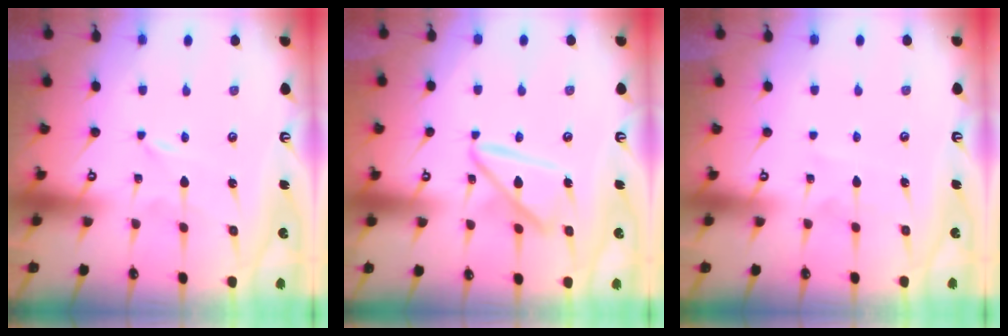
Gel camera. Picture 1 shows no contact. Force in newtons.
{"total": 14.2, "press": 14.1, "slide": 1.5}
{"total": 5.4, "press": 5.3, "slide": 0.6}